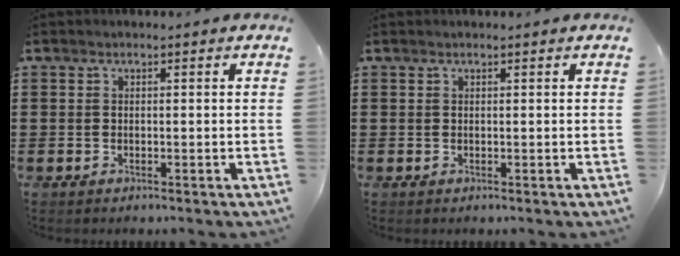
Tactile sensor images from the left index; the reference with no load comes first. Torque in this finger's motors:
{"motor_torque": [0.20, 0.45, -0.02, 0.01]}